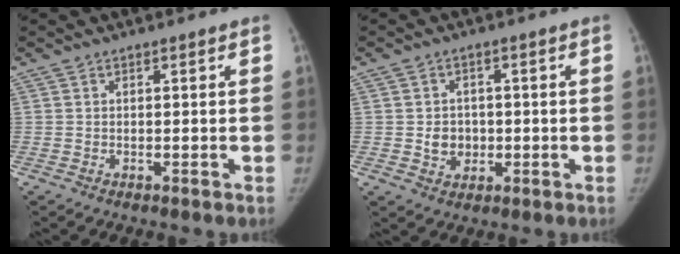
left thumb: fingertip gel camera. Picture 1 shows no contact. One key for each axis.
{"total": 4.4, "fx": -0.5, "fy": 3.8, "fz": 2.1, "tx": -0.009, "ty": 0.005, "tz": -0.005}